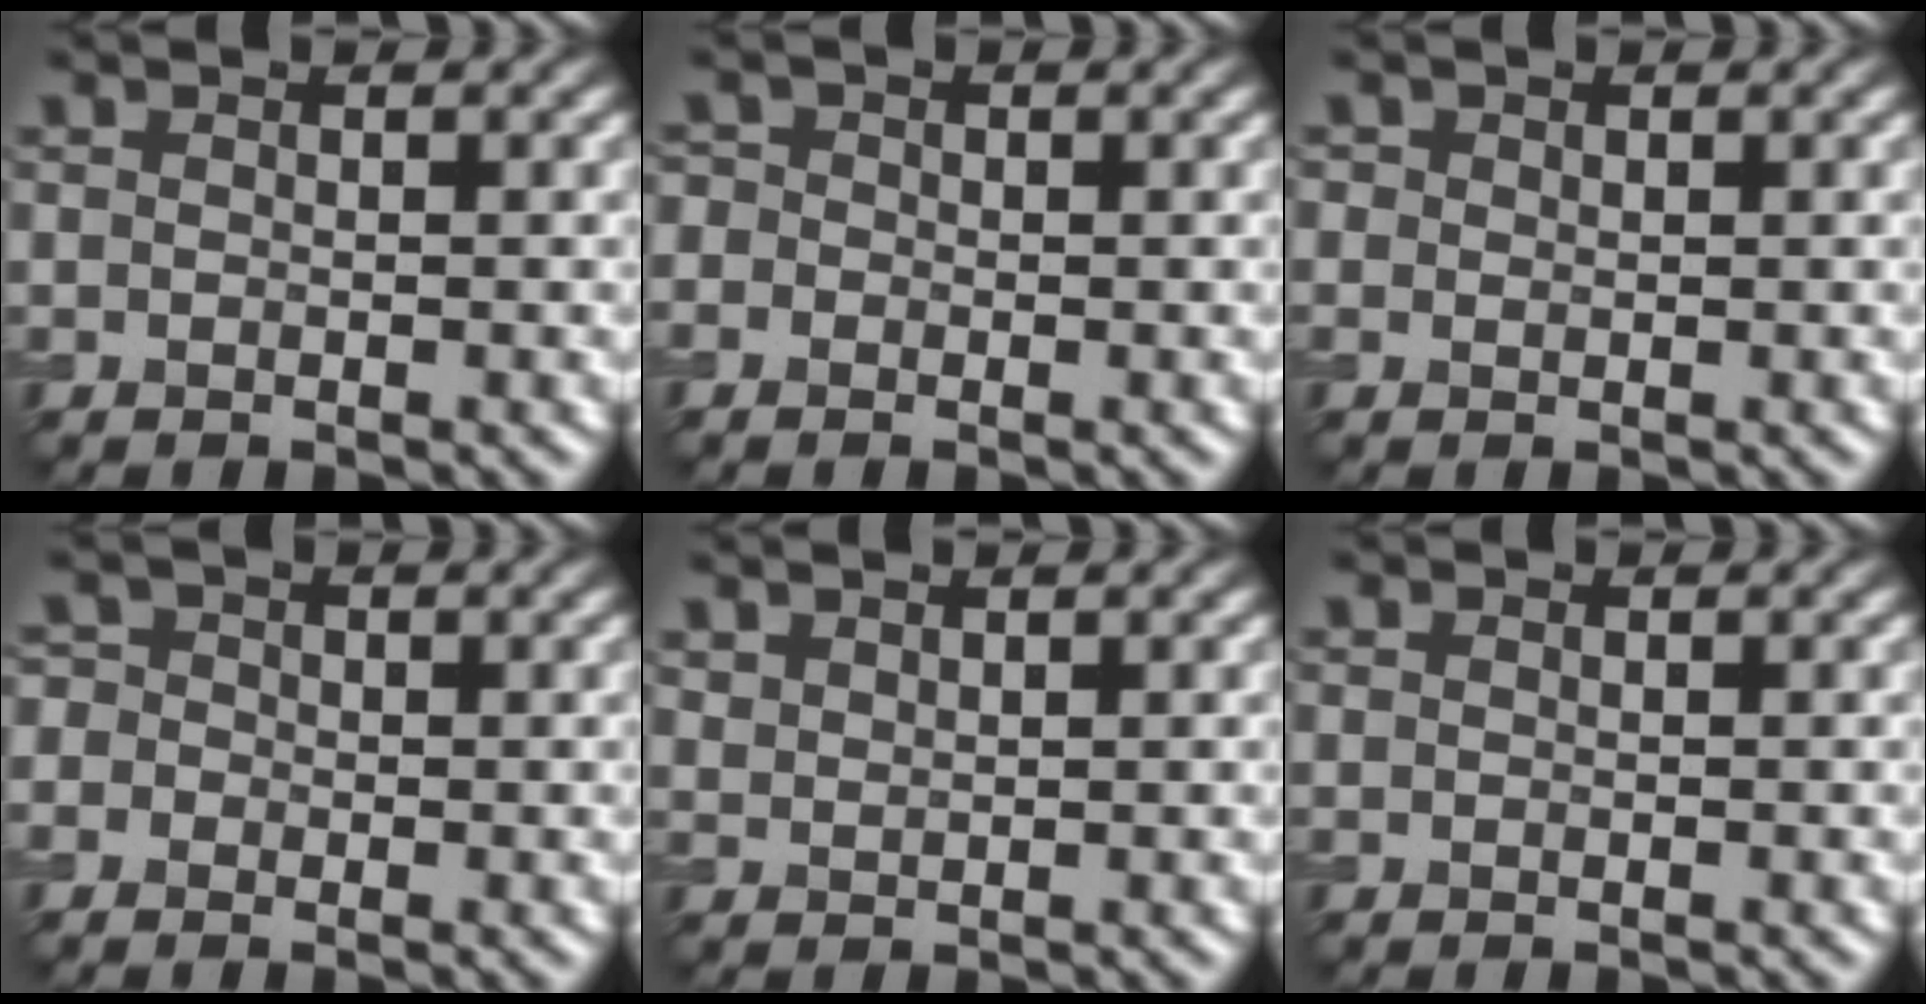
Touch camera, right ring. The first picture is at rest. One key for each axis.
{"total": 1.2, "fx": -0.3, "fy": 1.2, "fz": 0.4, "tx": -0.005, "ty": 0.003, "tz": -0.019}
{"total": 0.8, "fx": 0.3, "fy": 0.7, "fz": 0.3, "tx": -0.003, "ty": 0.002, "tz": 0.002}
{"total": 2.1, "fx": -0.2, "fy": 1.9, "fz": 0.7, "tx": 0.002, "ty": 0.013, "tz": -0.030}
{"total": 1.0, "fx": 0.9, "fy": 0.3, "fz": 0.2, "tx": -0.008, "ty": -0.002, "tz": 0.023}
{"total": 0.0}